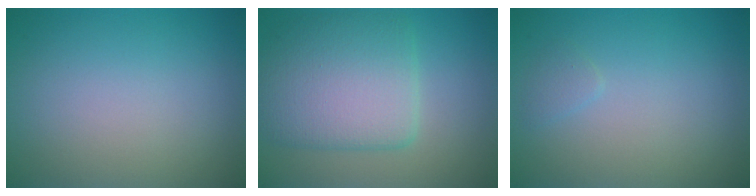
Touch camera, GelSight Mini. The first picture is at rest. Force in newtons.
{"total": 6.6, "press": 6.6, "slide": 0.3}
{"total": 0.7, "press": 0.7, "slide": 0.1}